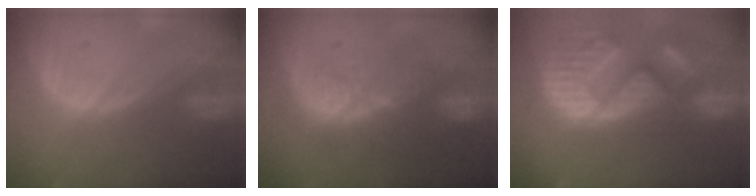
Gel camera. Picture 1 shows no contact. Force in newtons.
{"total": 9.5, "press": 8.9, "slide": 3.2}
{"total": 15.4, "press": 12.6, "slide": 8.8}